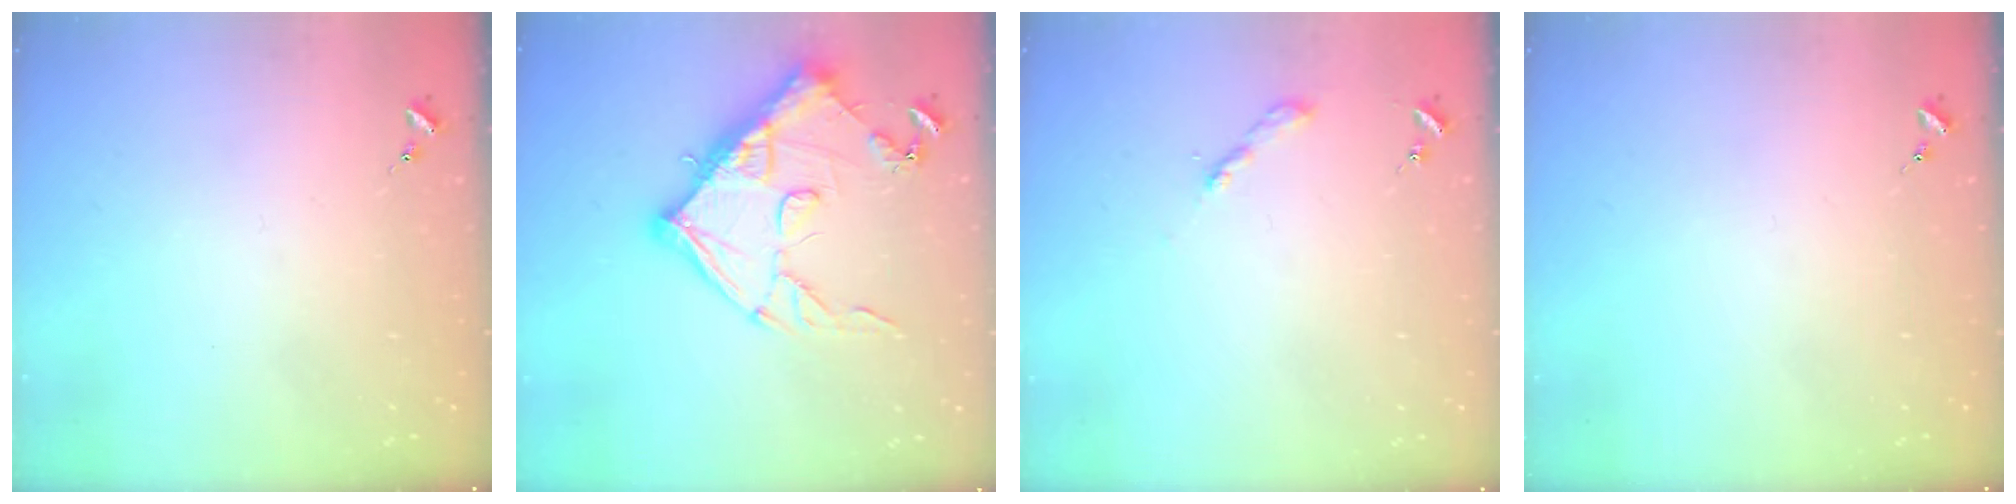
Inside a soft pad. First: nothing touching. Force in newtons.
{"total": 15.4, "press": 15.4, "slide": 0.9}
{"total": 2.0, "press": 2.0, "slide": 0.2}
{"total": 0.0}